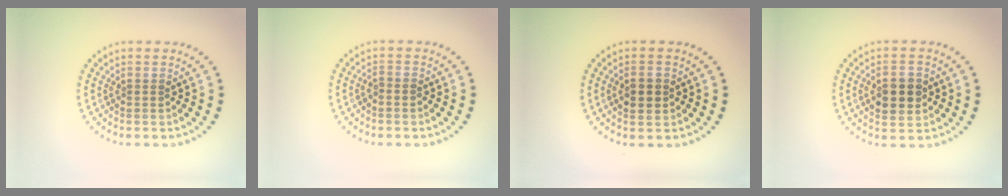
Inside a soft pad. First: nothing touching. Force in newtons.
{"total": 0.6, "press": 0.4, "slide": 0.4}
{"total": 2.5, "press": 2.5, "slide": 0.2}
{"total": 3.8, "press": 3.8, "slide": 0.2}